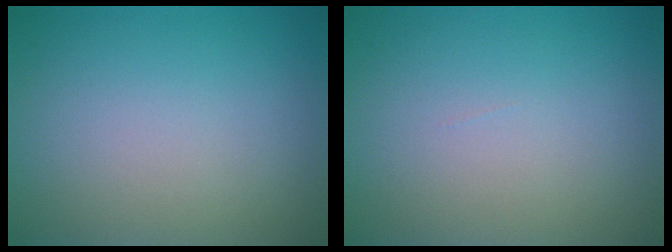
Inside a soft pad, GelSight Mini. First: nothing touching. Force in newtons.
{"total": 0.0}